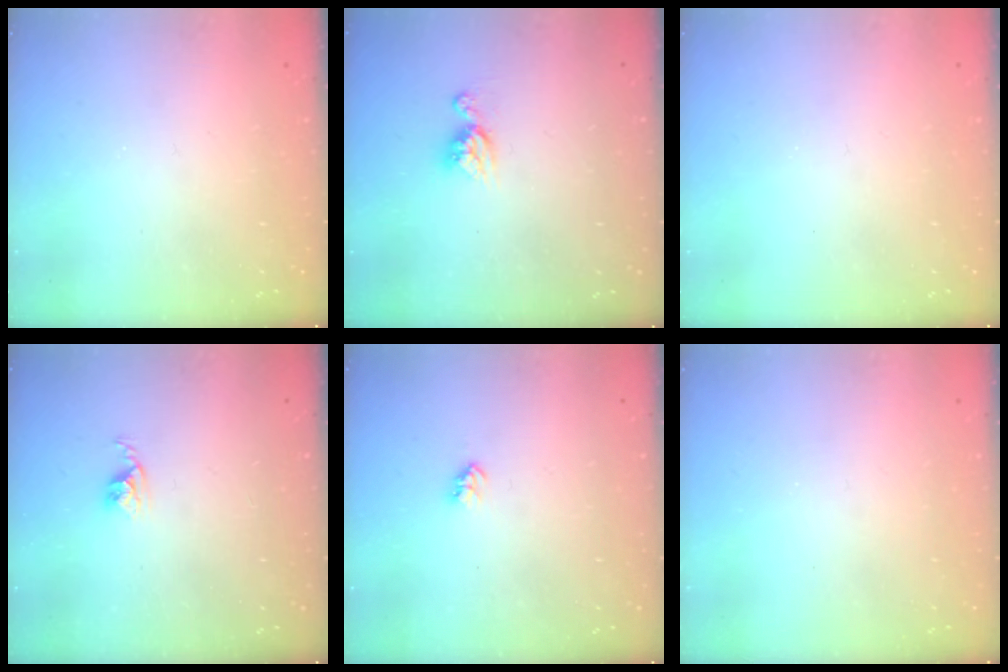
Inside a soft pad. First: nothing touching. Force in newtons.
{"total": 8.0, "press": 7.9, "slide": 0.7}
{"total": 0.0}
{"total": 2.5, "press": 2.5, "slide": 0.4}
{"total": 2.7, "press": 2.7, "slide": 0.4}
{"total": 0.0}